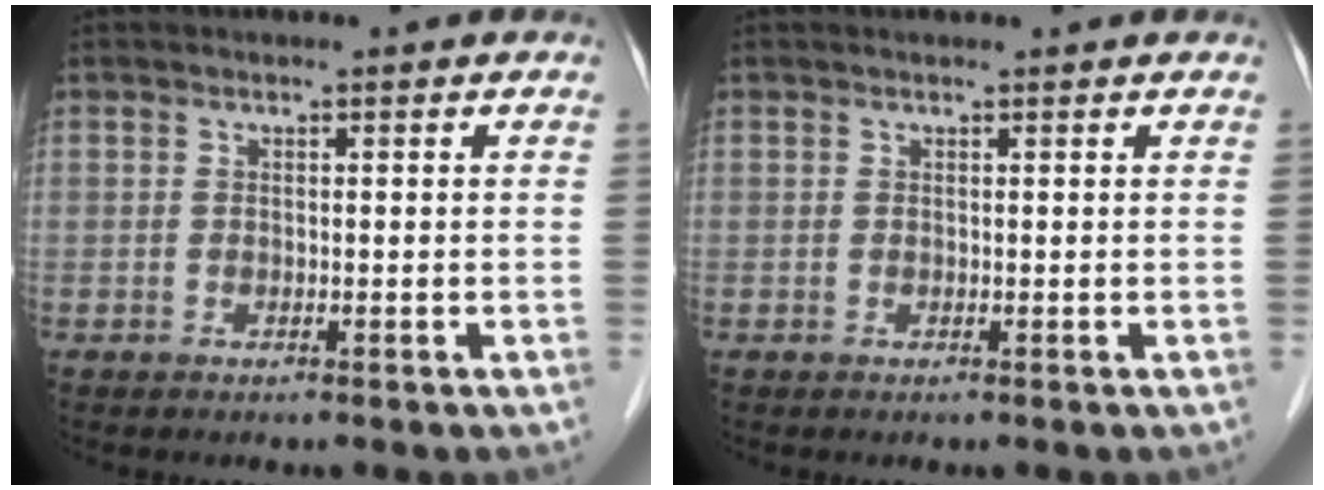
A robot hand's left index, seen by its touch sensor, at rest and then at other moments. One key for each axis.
{"total": 1.0, "fx": 1.0, "fy": 0.1, "fz": 0.2, "tx": -0.009, "ty": 0.011, "tz": 0.013}